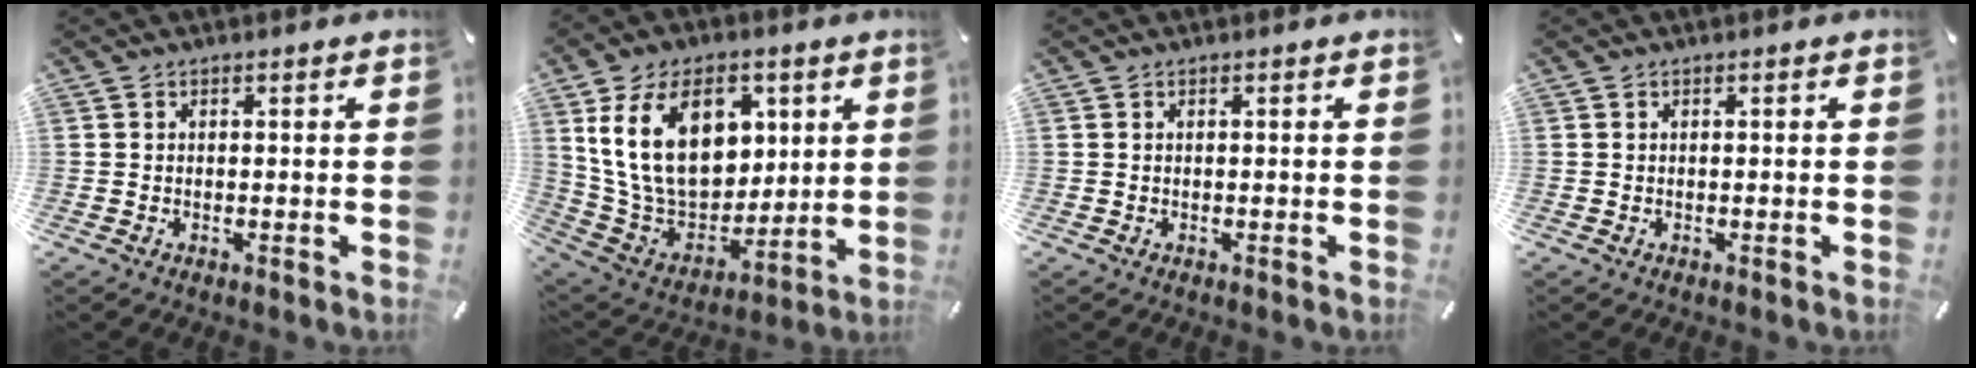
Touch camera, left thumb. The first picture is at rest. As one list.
[{"total": 20.8, "force": [6.9, 14.5, 13.3], "torque": [-0.252, -0.018, 0.122]}, {"total": 0.0}, {"total": 0.0}]